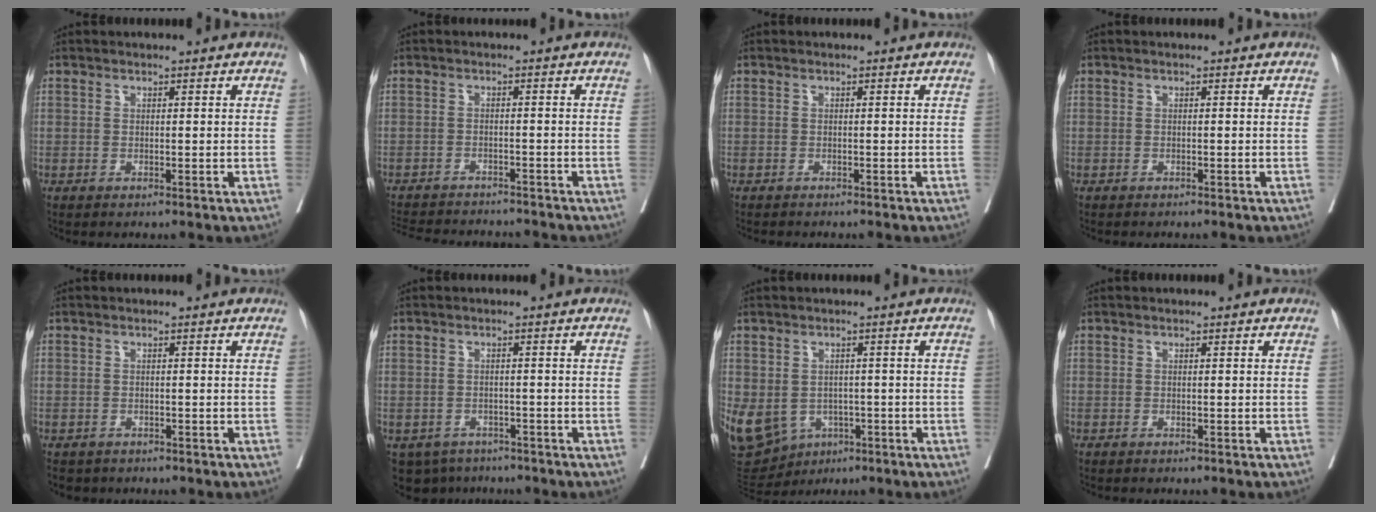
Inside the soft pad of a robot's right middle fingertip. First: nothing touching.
{"total": 12.9, "force": [-12.0, 2.6, 3.9], "torque": [-0.079, -0.002, -0.161]}
{"total": 2.6, "force": [-2.4, 0.6, 0.9], "torque": [-0.017, -0.005, -0.029]}
{"total": 1.4, "force": [-1.2, 0.3, 0.5], "torque": [-0.013, -0.003, -0.016]}
{"total": 2.6, "force": [-2.1, 1.5, 0.1], "torque": [-0.006, 0.000, -0.032]}
{"total": 5.6, "force": [-4.3, 3.6, 0.5], "torque": [-0.006, 0.001, -0.058]}
{"total": 17.2, "force": [-6.0, 14.3, 7.5], "torque": [-0.214, 0.000, -0.072]}
{"total": 0.8, "force": [-0.7, 0.2, 0.3], "torque": [-0.007, -0.002, -0.012]}